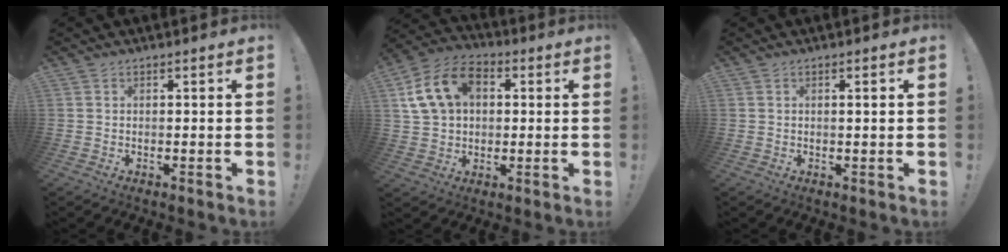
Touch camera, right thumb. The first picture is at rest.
{"total": 15.1, "force": [4.4, 11.2, 9.1], "torque": [-0.151, 0.003, 0.092]}
{"total": 1.3, "force": [0.3, -0.1, 1.3], "torque": [-0.019, -0.001, 0.001]}